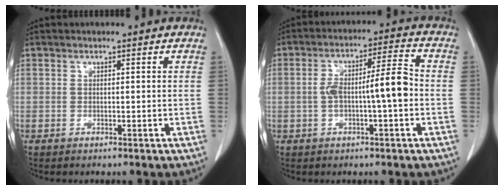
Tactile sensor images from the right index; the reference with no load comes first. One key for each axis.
{"total": 8.2, "fx": -1.2, "fy": 1.1, "fz": 8.1, "tx": -0.144, "ty": 0.024, "tz": -0.020}